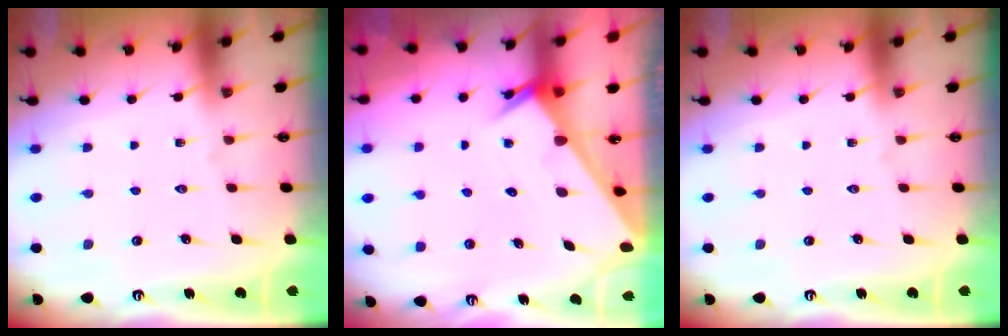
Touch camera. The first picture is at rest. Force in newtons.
{"total": 2.0, "press": 2.0, "slide": 0.0}
{"total": 0.0}